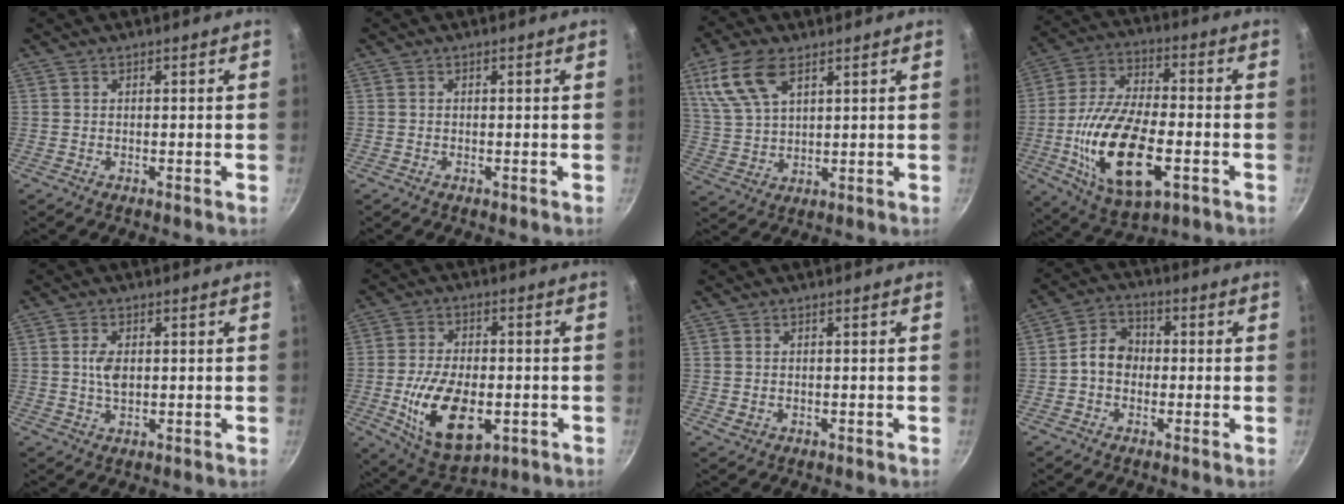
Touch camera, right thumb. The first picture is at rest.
{"total": 0.0}
{"total": 11.5, "force": [5.8, 5.8, 8.1], "torque": [-0.158, -0.009, 0.122]}
{"total": 21.1, "force": [-5.5, 10.1, 17.7], "torque": [-0.330, 0.016, -0.097]}
{"total": 4.0, "force": [0.5, 2.3, 3.2], "torque": [-0.053, -0.001, 0.008]}
{"total": 16.1, "force": [-3.9, 8.8, 12.9], "torque": [-0.217, 0.003, -0.055]}
{"total": 1.3, "force": [-0.1, 1.0, 0.9], "torque": [-0.013, -0.001, 0.001]}
{"total": 6.4, "force": [-0.6, 5.1, 3.7], "torque": [-0.036, 0.022, -0.026]}